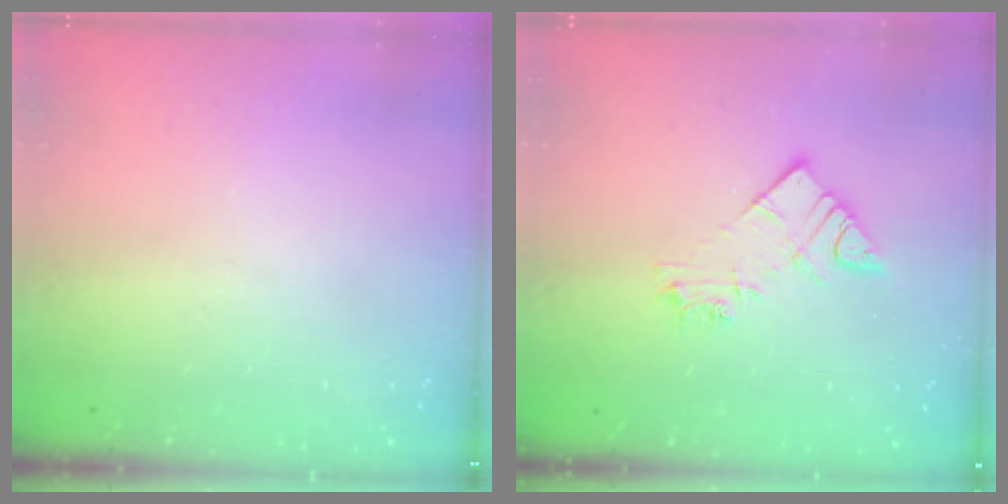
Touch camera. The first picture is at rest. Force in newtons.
{"total": 8.7, "press": 8.7, "slide": 0.8}